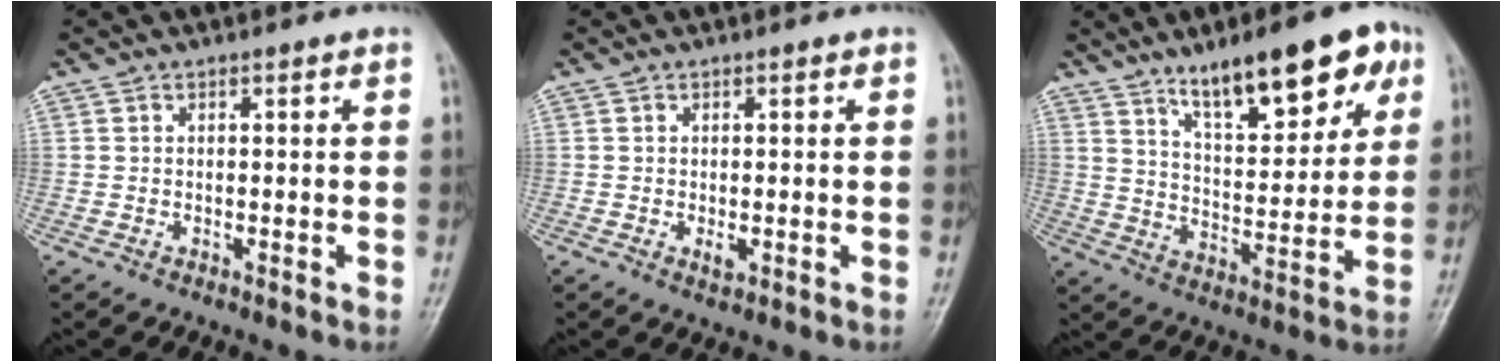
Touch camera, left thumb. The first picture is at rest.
{"total": 1.6, "force": [-0.1, 0.9, 1.3], "torque": [-0.017, -0.004, 0.000]}
{"total": 17.3, "force": [10.1, 6.0, 12.7], "torque": [-0.149, -0.038, 0.161]}